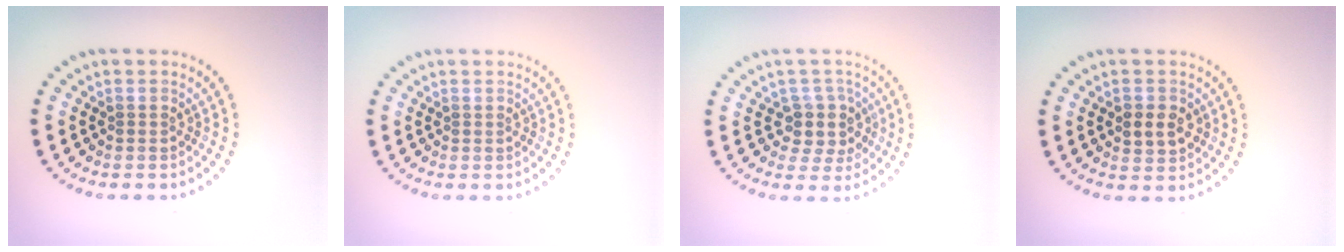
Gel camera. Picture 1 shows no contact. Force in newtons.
{"total": 0.0}
{"total": 2.9, "press": 2.4, "slide": 1.7}
{"total": 2.5, "press": 2.5, "slide": 0.5}